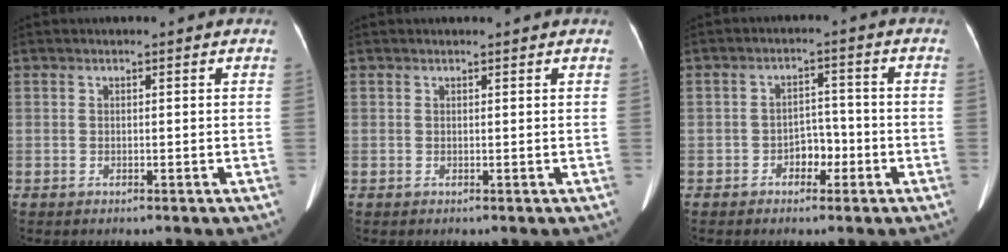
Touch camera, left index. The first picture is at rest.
{"total": 1.4, "force": [1.3, 0.1, 0.4], "torque": [-0.010, 0.009, 0.015]}
{"total": 3.5, "force": [-1.8, 2.2, 2.0], "torque": [-0.029, 0.008, -0.033]}